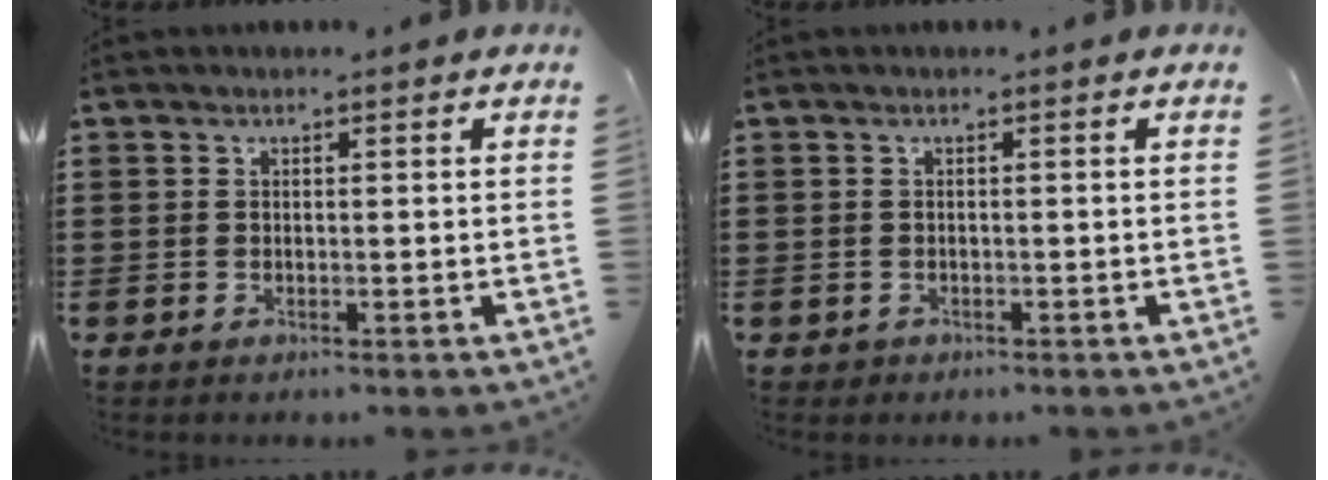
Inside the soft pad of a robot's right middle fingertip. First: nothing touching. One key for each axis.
{"total": 0.0}